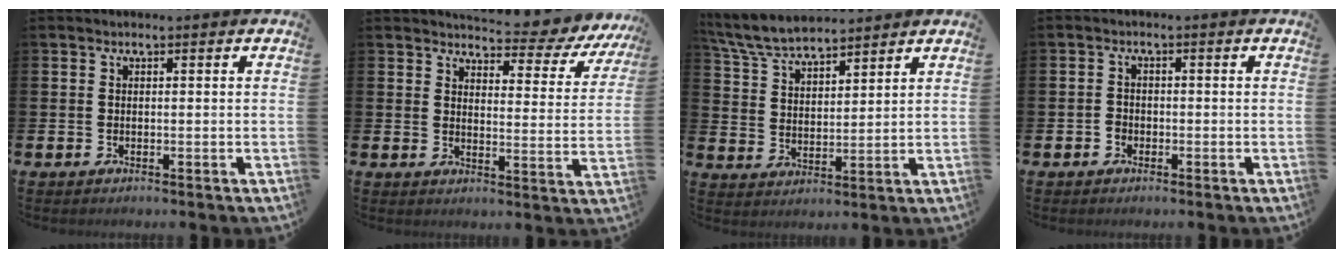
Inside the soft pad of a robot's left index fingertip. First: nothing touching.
{"total": 5.1, "force": [4.9, 1.2, 1.0], "torque": [-0.027, -0.047, 0.078]}
{"total": 7.0, "force": [6.6, 1.4, 1.8], "torque": [-0.060, -0.024, 0.122]}
{"total": 1.5, "force": [-0.8, 1.2, 0.3], "torque": [0.000, 0.001, -0.020]}